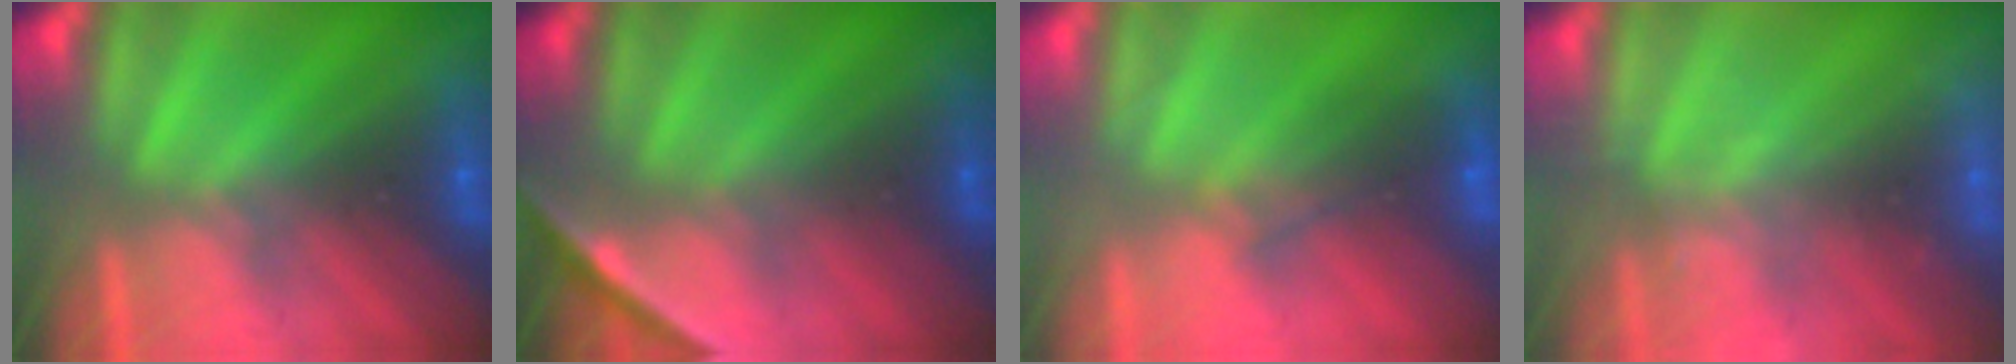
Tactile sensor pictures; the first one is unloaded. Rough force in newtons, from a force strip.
{"total": 1.9}
{"total": 4.5}
{"total": 2.2}